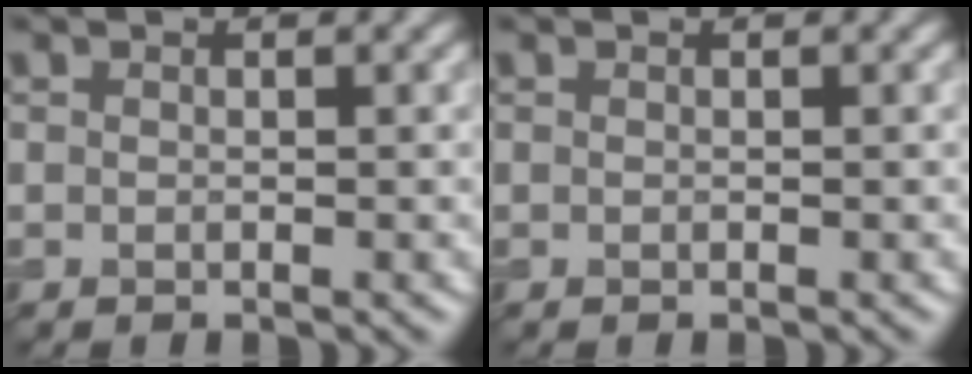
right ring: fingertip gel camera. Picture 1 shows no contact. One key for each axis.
{"total": 0.0}